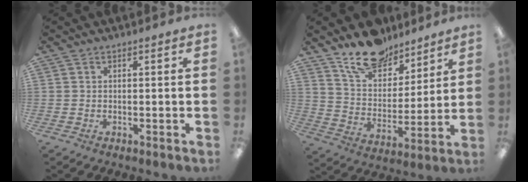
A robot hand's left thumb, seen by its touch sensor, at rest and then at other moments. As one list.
[{"total": 15.5, "force": [12.4, 7.5, 5.3], "torque": [-0.091, -0.081, 0.229]}]